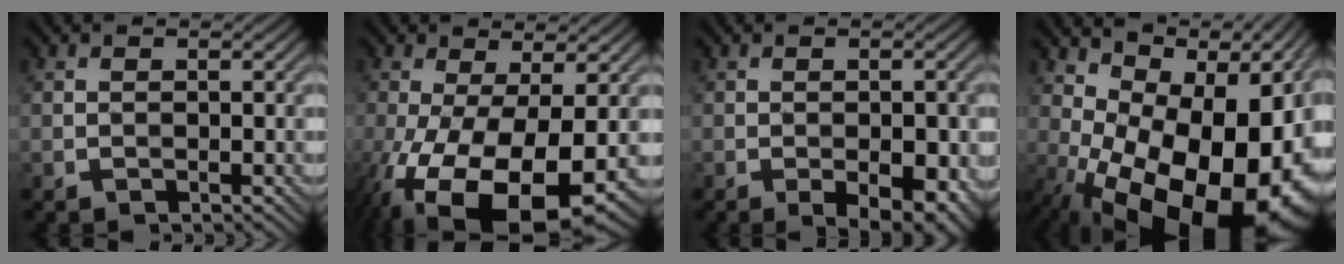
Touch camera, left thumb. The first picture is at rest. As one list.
[{"total": 16.5, "force": [-6.0, 7.8, 13.3], "torque": [-0.273, -0.050, -0.076]}, {"total": 5.7, "force": [-2.4, 2.2, 4.7], "torque": [-0.064, -0.002, -0.023]}, {"total": 19.5, "force": [-4.2, 11.1, 15.6], "torque": [-0.198, -0.022, -0.036]}]